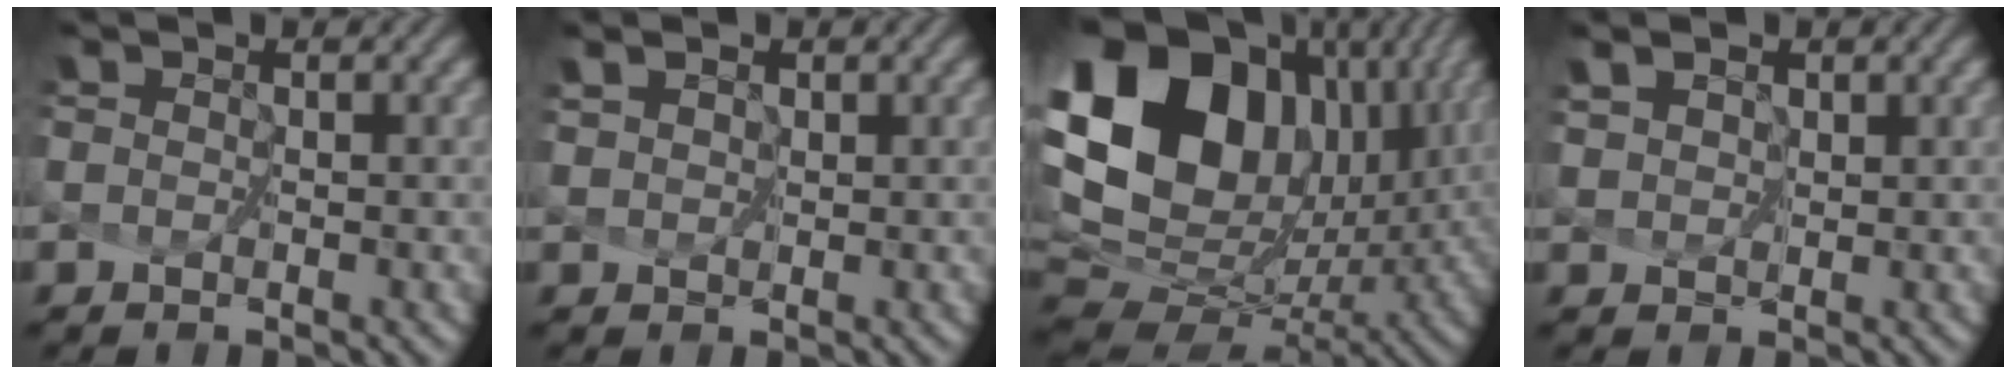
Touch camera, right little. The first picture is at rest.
{"total": 1.6, "force": [1.2, 0.9, 0.6], "torque": [-0.008, 0.009, 0.011]}
{"total": 19.7, "force": [6.3, 13.8, 12.6], "torque": [-0.261, 0.016, 0.142]}
{"total": 3.6, "force": [2.3, 2.1, 1.7], "torque": [-0.038, 0.014, 0.023]}